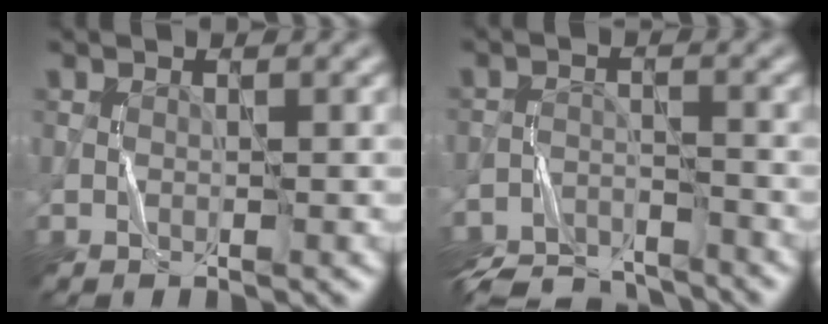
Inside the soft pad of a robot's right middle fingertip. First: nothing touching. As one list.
[{"total": 7.9, "force": [-7.5, 1.7, 1.8], "torque": [-0.027, -0.013, -0.130]}]